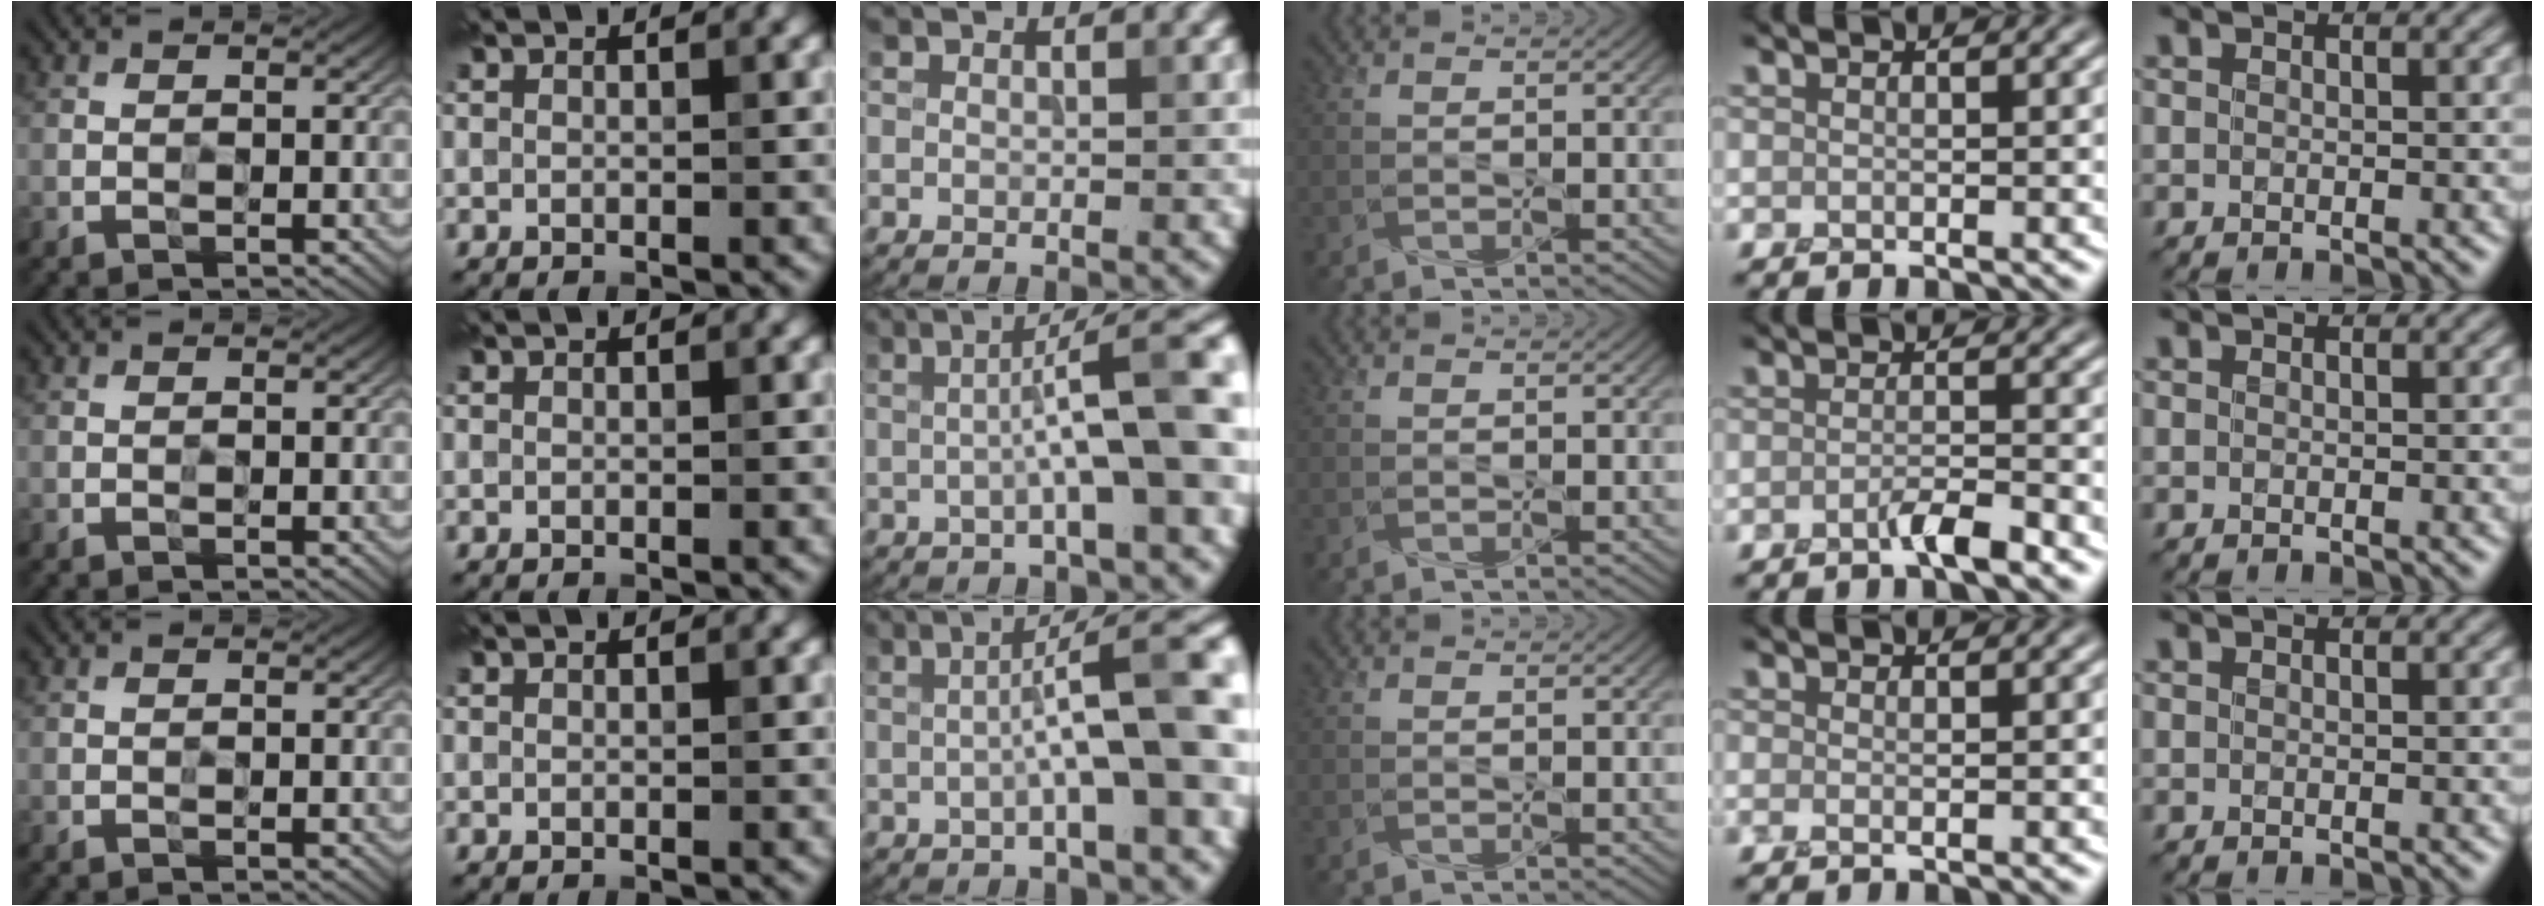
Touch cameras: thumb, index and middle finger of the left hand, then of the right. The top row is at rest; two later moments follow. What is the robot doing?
{"motion": "screw", "object": "spray bottle"}